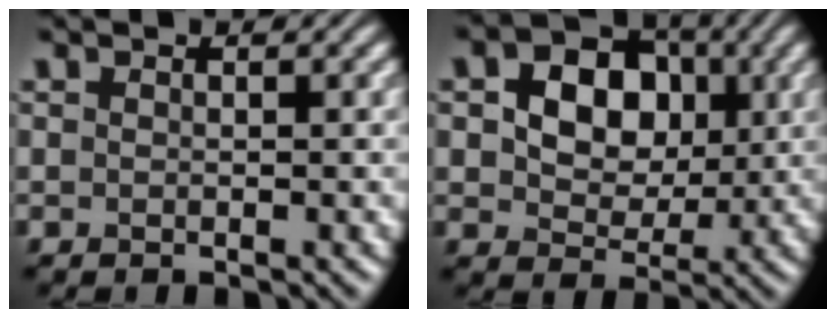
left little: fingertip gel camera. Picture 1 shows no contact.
{"total": 9.6, "force": [2.1, 7.4, 5.7], "torque": [-0.092, 0.029, 0.019]}